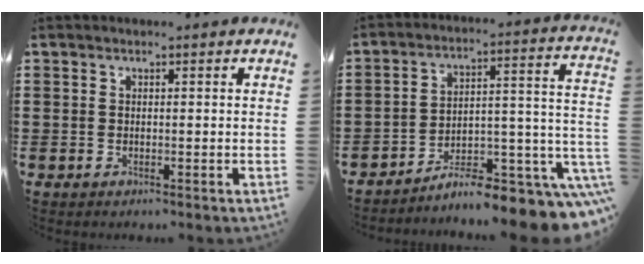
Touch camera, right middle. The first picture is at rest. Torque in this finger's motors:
{"motor_torque": [2.14, 0.00, 1.05, 0.21]}